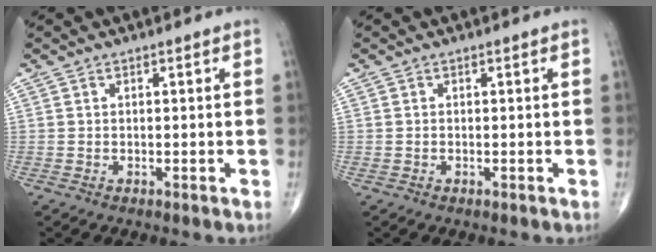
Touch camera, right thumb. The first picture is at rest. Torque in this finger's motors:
{"motor_torque": [0.10, 0.14, -0.13, -0.10, 0.06]}